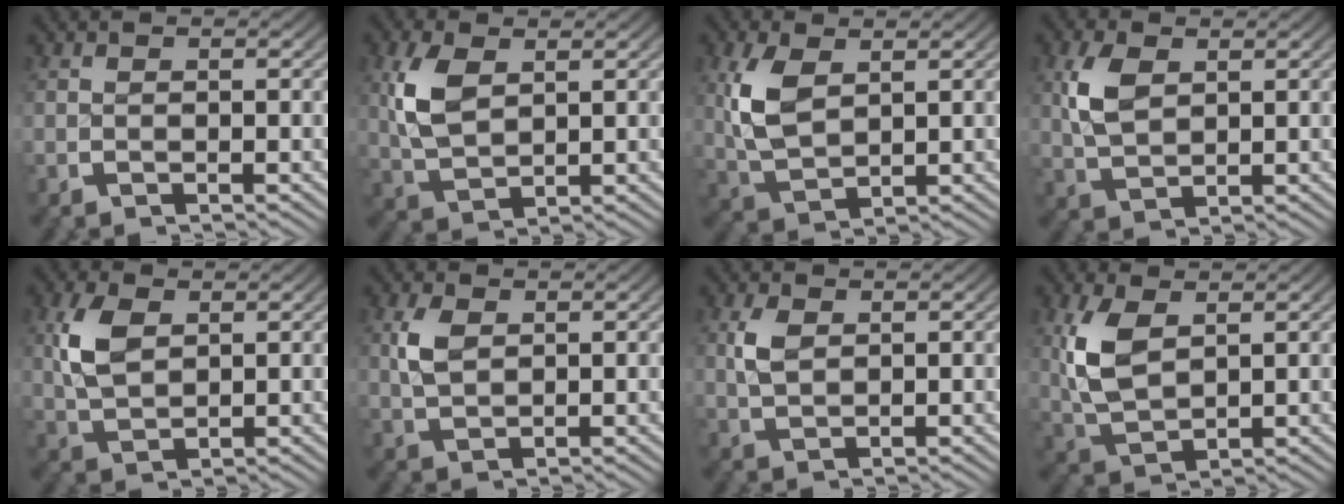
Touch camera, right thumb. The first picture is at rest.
{"total": 4.9, "force": [1.2, 3.4, 3.4], "torque": [-0.083, -0.015, 0.035]}
{"total": 5.4, "force": [1.0, 3.7, 3.8], "torque": [-0.095, -0.018, 0.033]}
{"total": 4.1, "force": [1.3, 2.7, 2.7], "torque": [-0.065, -0.009, 0.035]}
{"total": 4.5, "force": [1.3, 3.0, 3.1], "torque": [-0.073, -0.010, 0.035]}
{"total": 2.7, "force": [1.0, 1.8, 1.7], "torque": [-0.042, -0.004, 0.027]}
{"total": 2.2, "force": [0.9, 1.4, 1.4], "torque": [-0.033, -0.002, 0.024]}
{"total": 5.9, "force": [1.0, 4.0, 4.2], "torque": [-0.106, -0.018, 0.033]}